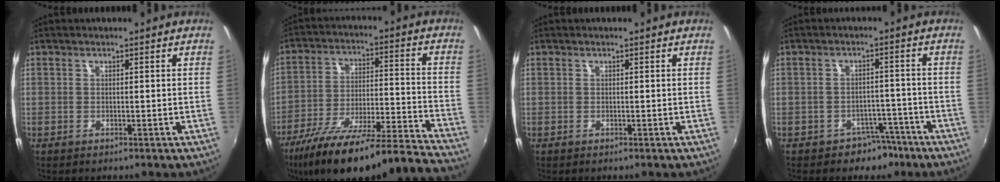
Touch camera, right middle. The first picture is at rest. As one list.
[{"total": 27.4, "force": [-23.9, 0.4, 13.3], "torque": [-0.212, -0.064, -0.368]}, {"total": 0.0}, {"total": 5.1, "force": [-3.5, 3.5, 0.9], "torque": [-0.020, 0.019, -0.042]}]